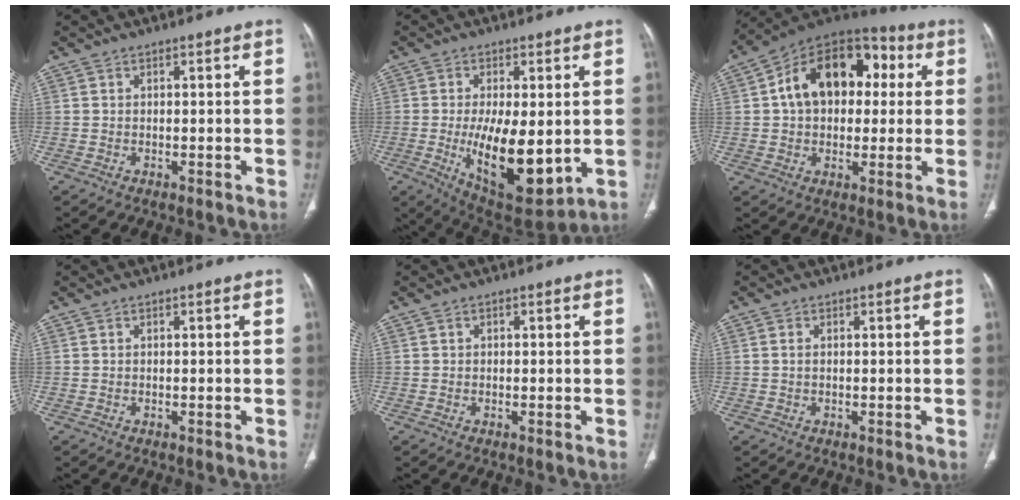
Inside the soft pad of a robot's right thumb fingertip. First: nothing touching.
{"total": 16.3, "force": [-1.9, 6.9, 14.7], "torque": [-0.223, -0.028, -0.011]}
{"total": 19.3, "force": [3.3, 13.1, 13.8], "torque": [-0.182, 0.034, 0.043]}
{"total": 0.0}
{"total": 0.0}
{"total": 0.7, "force": [0.1, 0.4, 0.6], "torque": [-0.011, 0.000, 0.003]}